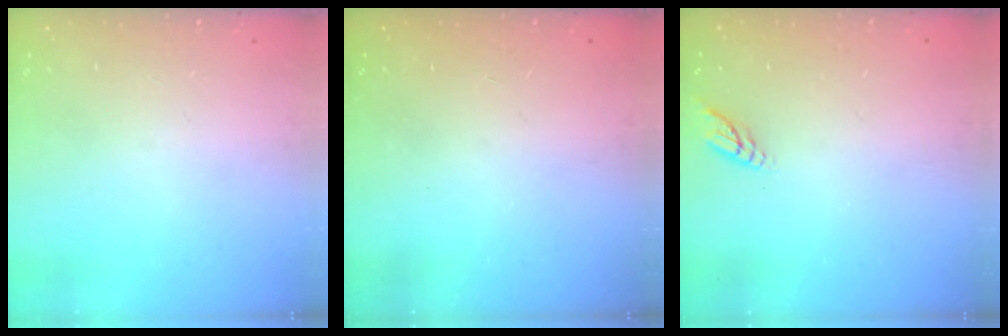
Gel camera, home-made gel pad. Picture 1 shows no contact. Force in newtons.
{"total": 0.0}
{"total": 3.8, "press": 3.8, "slide": 0.4}